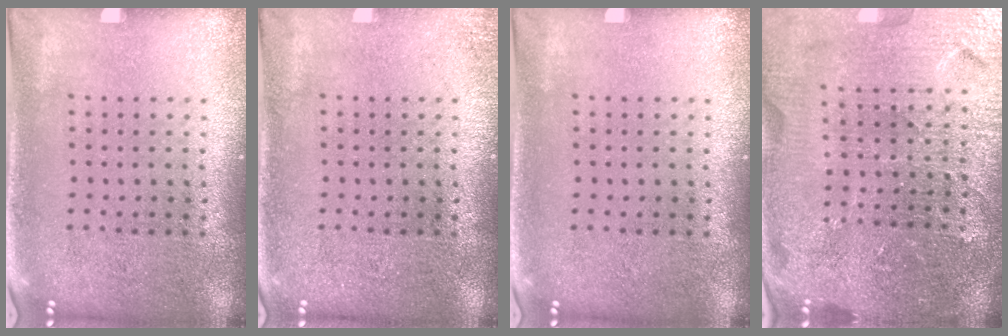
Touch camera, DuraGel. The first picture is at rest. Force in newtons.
{"total": 1.0, "press": 1.0, "slide": 0.3}
{"total": 0.0}
{"total": 4.8, "press": 4.5, "slide": 1.7}